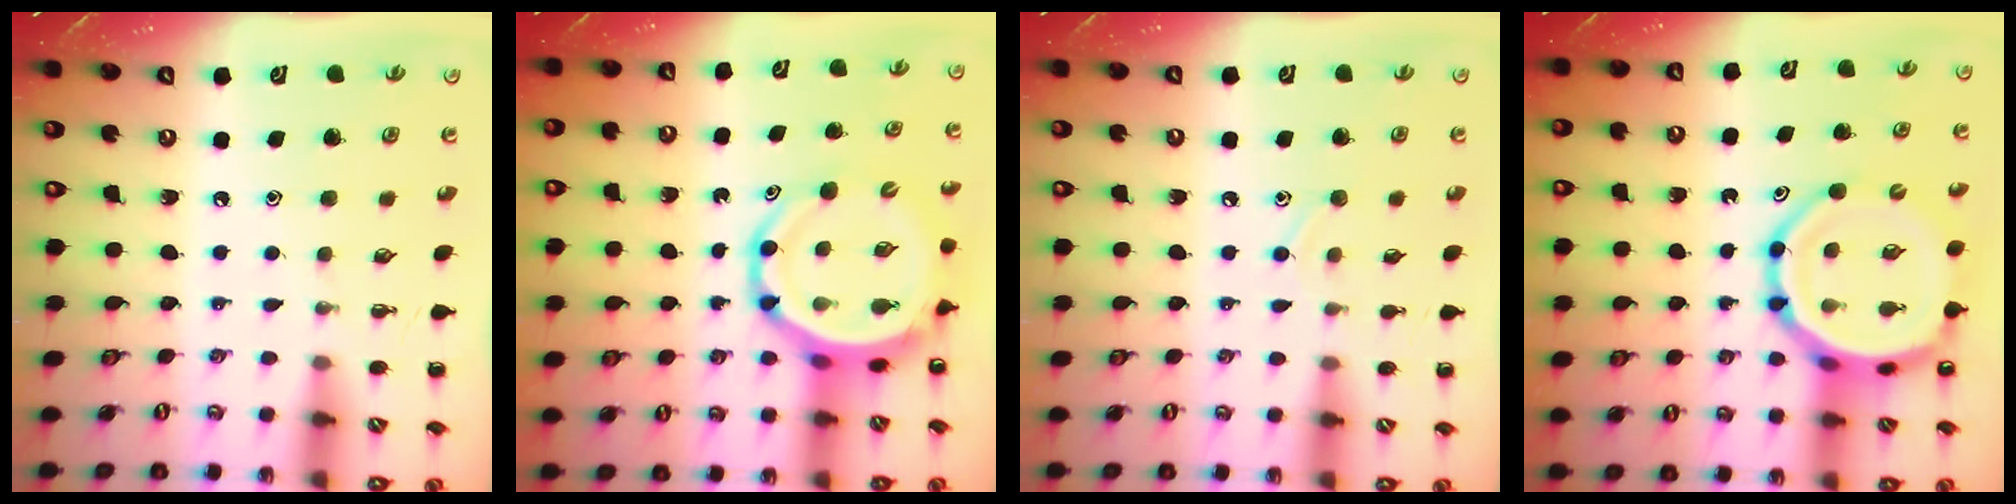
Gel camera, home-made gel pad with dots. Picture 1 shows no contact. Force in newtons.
{"total": 9.6, "press": 9.2, "slide": 2.9}
{"total": 7.0, "press": 6.7, "slide": 2.2}
{"total": 13.5, "press": 13.1, "slide": 3.3}